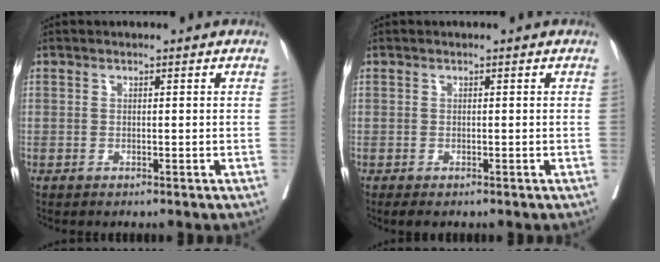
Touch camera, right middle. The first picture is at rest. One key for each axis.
{"total": 1.0, "fx": -0.7, "fy": 0.5, "fz": 0.5, "tx": -0.011, "ty": -0.002, "tz": -0.008}